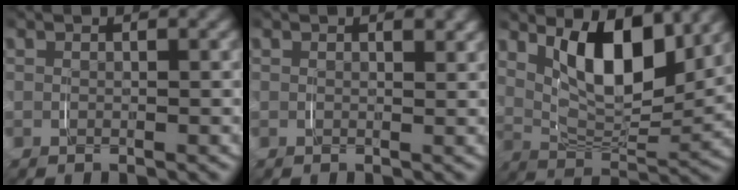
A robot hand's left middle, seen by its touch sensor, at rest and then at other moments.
{"total": 0.6, "force": [0.5, 0.0, 0.3], "torque": [0.000, -0.001, 0.007]}
{"total": 9.0, "force": [3.8, 4.4, 6.9], "torque": [-0.125, -0.005, 0.059]}